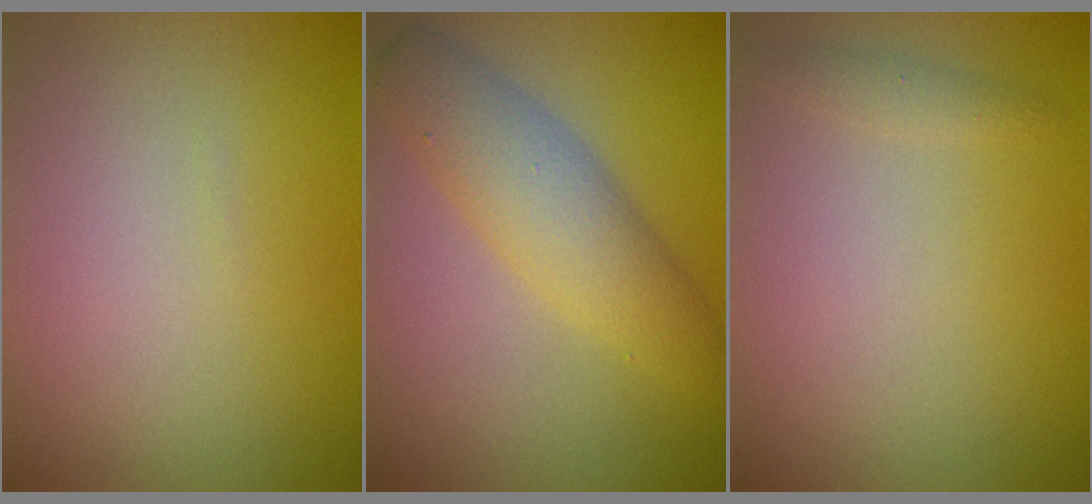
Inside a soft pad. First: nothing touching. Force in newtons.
{"total": 4.5, "press": 4.5, "slide": 0.1}
{"total": 0.8, "press": 0.8, "slide": 0.1}